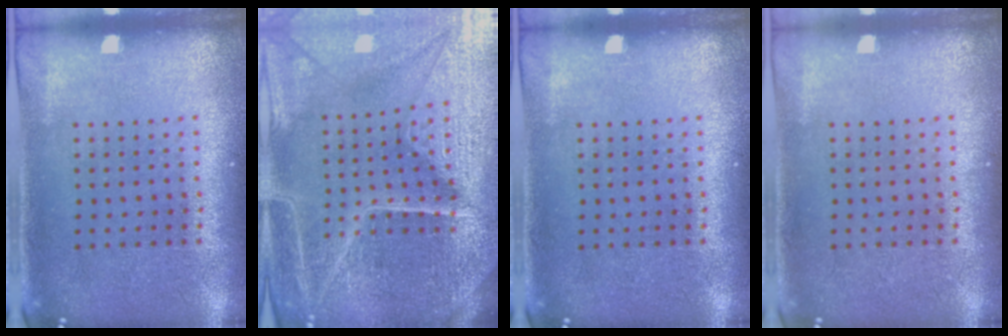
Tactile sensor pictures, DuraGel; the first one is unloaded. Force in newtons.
{"total": 5.9, "press": 5.4, "slide": 2.4}
{"total": 0.0}
{"total": 0.0}